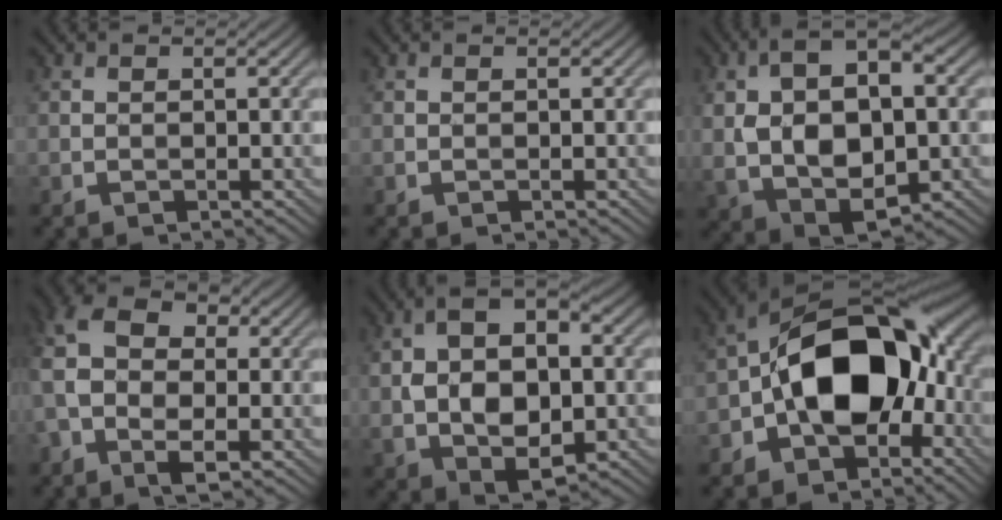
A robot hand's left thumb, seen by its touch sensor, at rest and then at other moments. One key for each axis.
{"total": 0.0}
{"total": 12.7, "fx": 1.2, "fy": 6.7, "fz": 10.7, "tx": -0.215, "ty": 0.000, "tz": 0.024}
{"total": 9.4, "fx": -0.8, "fy": 6.1, "fz": 7.1, "tx": -0.166, "ty": 0.011, "tz": -0.031}
{"total": 11.7, "fx": 0.6, "fy": 6.5, "fz": 9.8, "tx": -0.190, "ty": 0.004, "tz": 0.010}
{"total": 15.6, "fx": -2.5, "fy": 9.9, "fz": 11.8, "tx": -0.175, "ty": 0.020, "tz": -0.063}